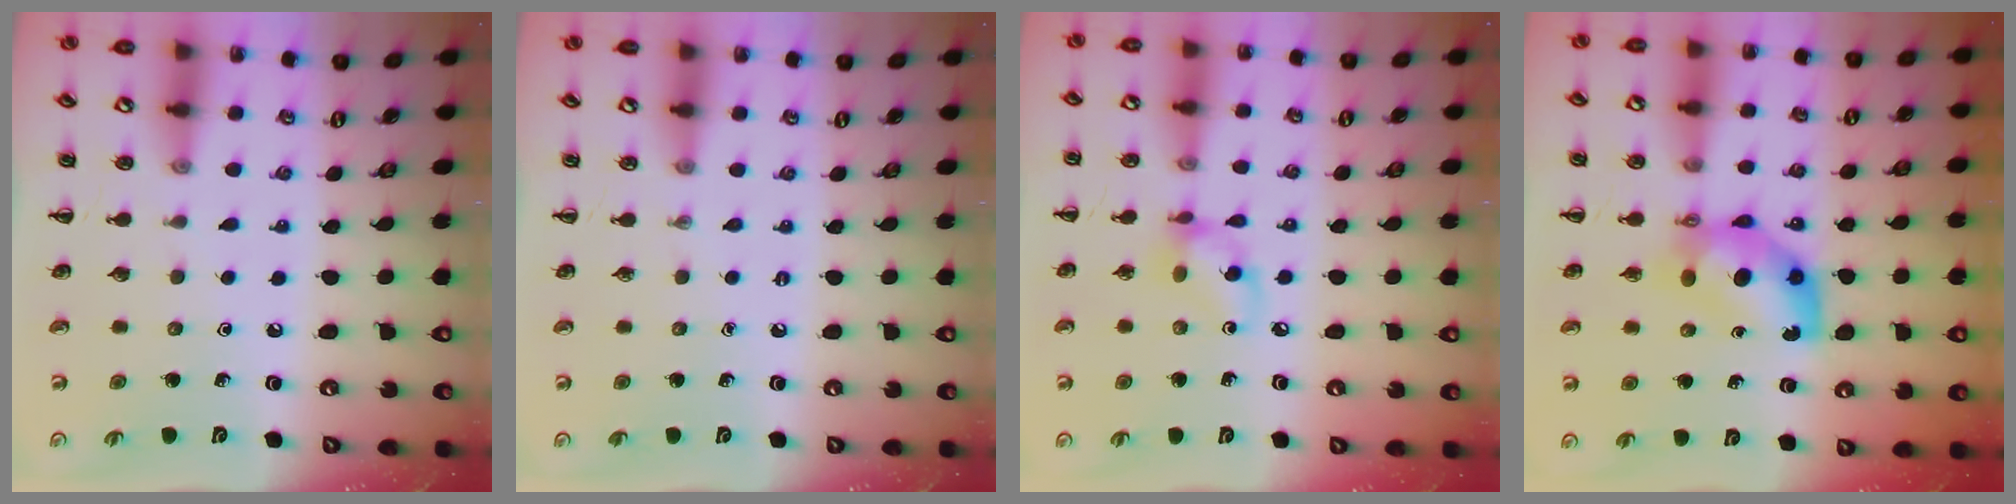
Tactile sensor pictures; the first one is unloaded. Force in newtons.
{"total": 0.0}
{"total": 7.4, "press": 7.4, "slide": 0.4}
{"total": 8.0, "press": 7.9, "slide": 1.2}